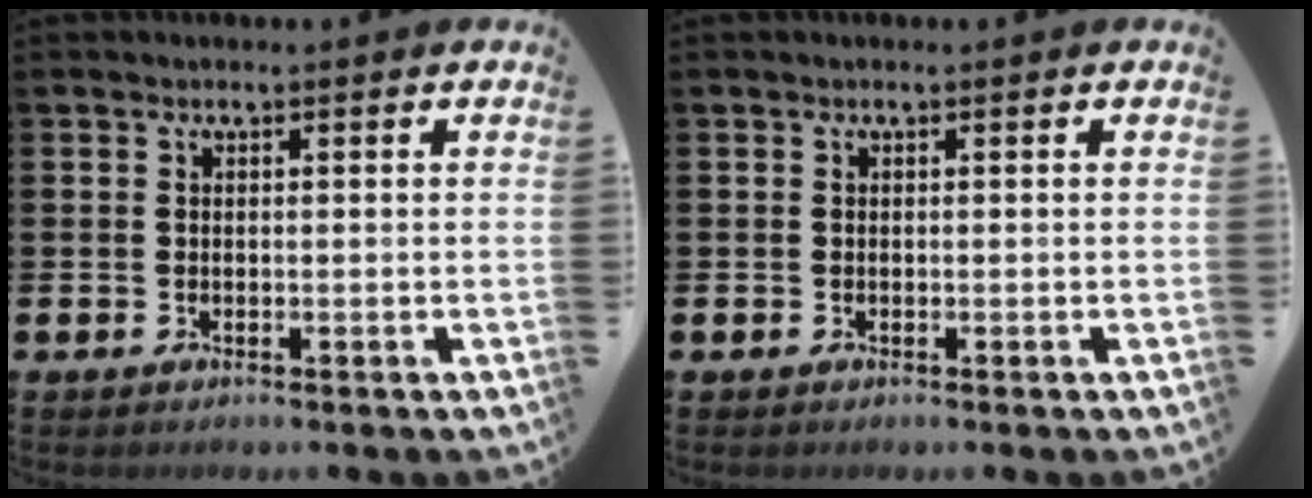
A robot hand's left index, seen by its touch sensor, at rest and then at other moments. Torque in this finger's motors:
{"motor_torque": [-0.10, 0.08, 0.00, -0.01]}